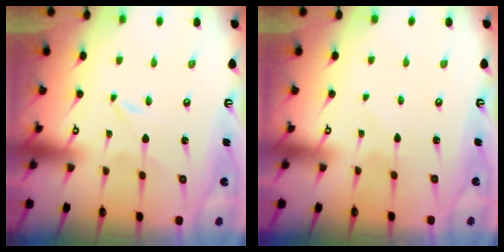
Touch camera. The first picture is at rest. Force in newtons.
{"total": 2.6, "press": 2.6, "slide": 0.3}